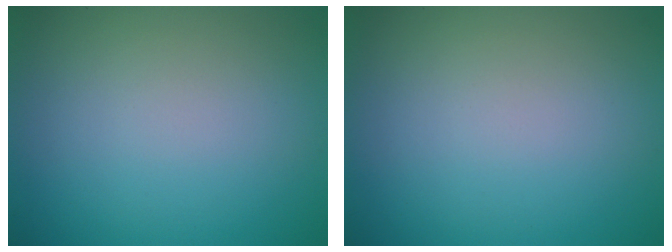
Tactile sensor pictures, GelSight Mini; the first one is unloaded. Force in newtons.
{"total": 0.0}